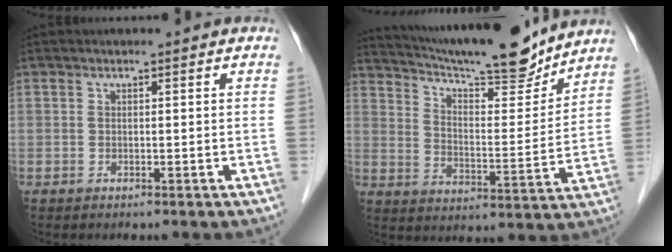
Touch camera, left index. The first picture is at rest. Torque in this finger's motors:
{"motor_torque": [0.27, -0.32, 0.18, 0.07]}